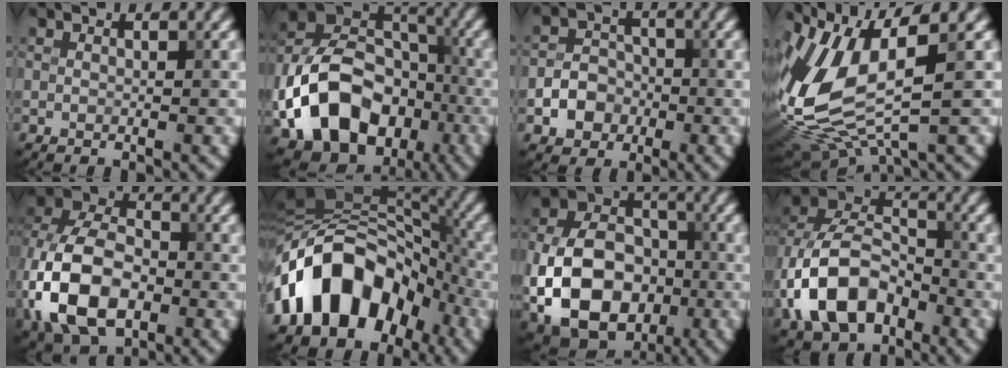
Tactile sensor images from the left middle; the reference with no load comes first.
{"total": 13.6, "force": [-4.9, 10.0, 7.8], "torque": [-0.154, -0.006, -0.093]}
{"total": 3.5, "force": [-1.3, 2.9, 1.5], "torque": [-0.014, 0.003, -0.027]}
{"total": 9.8, "force": [1.0, 4.3, 8.7], "torque": [-0.202, -0.009, 0.021]}
{"total": 12.3, "force": [-3.5, 7.9, 8.8], "torque": [-0.195, -0.004, -0.081]}
{"total": 13.1, "force": [-5.2, 8.9, 8.0], "torque": [-0.126, 0.022, -0.105]}
{"total": 12.8, "force": [-3.5, 9.1, 8.3], "torque": [-0.155, -0.018, -0.066]}
{"total": 10.2, "force": [-4.0, 6.5, 6.7], "torque": [-0.134, 0.010, -0.088]}